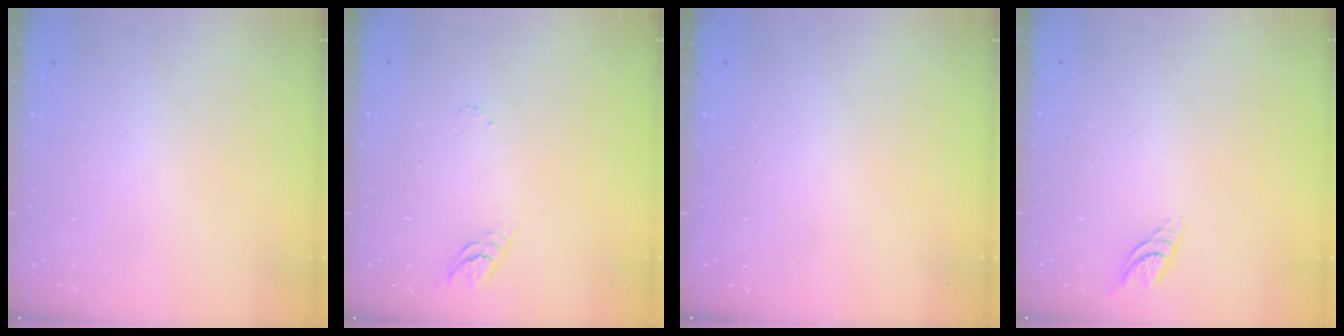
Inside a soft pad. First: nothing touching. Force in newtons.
{"total": 3.6, "press": 3.6, "slide": 0.3}
{"total": 0.0}
{"total": 5.7, "press": 5.6, "slide": 0.7}